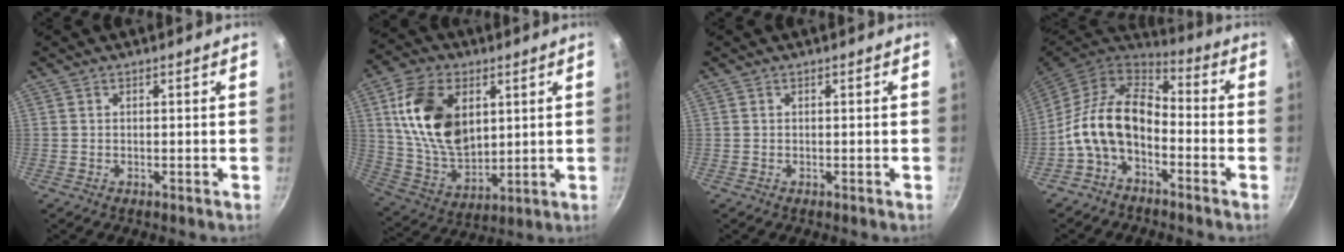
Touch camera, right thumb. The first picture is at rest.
{"total": 18.5, "force": [5.0, 11.9, 13.3], "torque": [-0.215, -0.017, 0.103]}
{"total": 0.0}
{"total": 13.6, "force": [-3.4, 8.5, 10.1], "torque": [-0.172, 0.048, -0.080]}